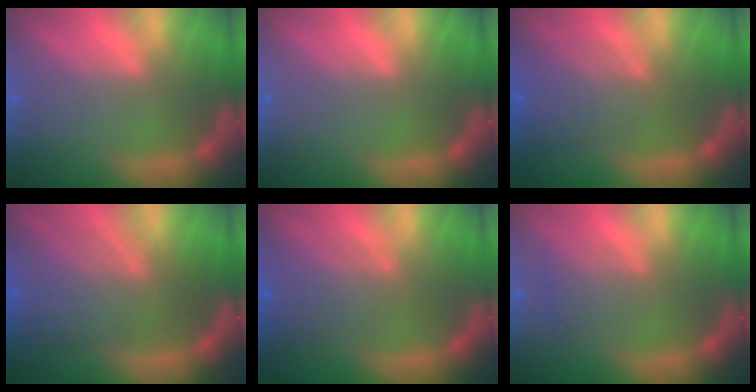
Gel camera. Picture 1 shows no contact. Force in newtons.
{"total": 0.0}
{"total": 5.1}
{"total": 7.6}
{"total": 4.6}
{"total": 2.5}